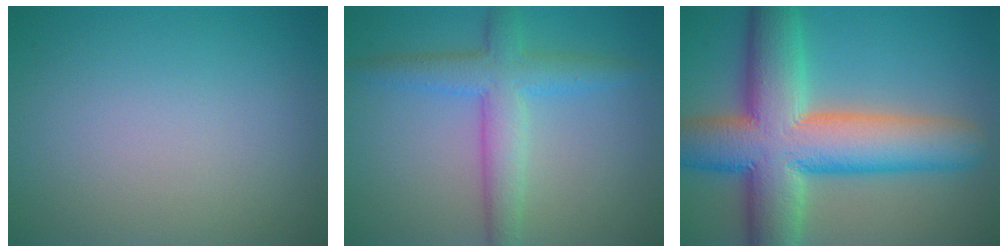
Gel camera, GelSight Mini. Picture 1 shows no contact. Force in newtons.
{"total": 4.7, "press": 4.7, "slide": 0.1}
{"total": 13.5, "press": 13.5, "slide": 0.9}